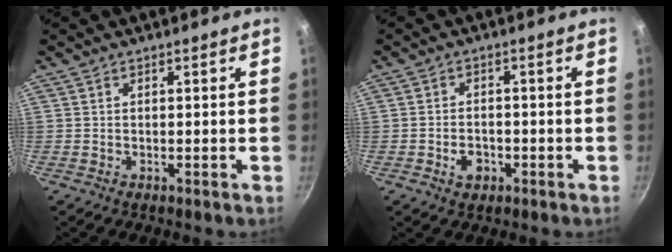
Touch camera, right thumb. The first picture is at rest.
{"total": 3.8, "force": [-1.5, 2.7, 2.2], "torque": [-0.029, 0.013, -0.026]}